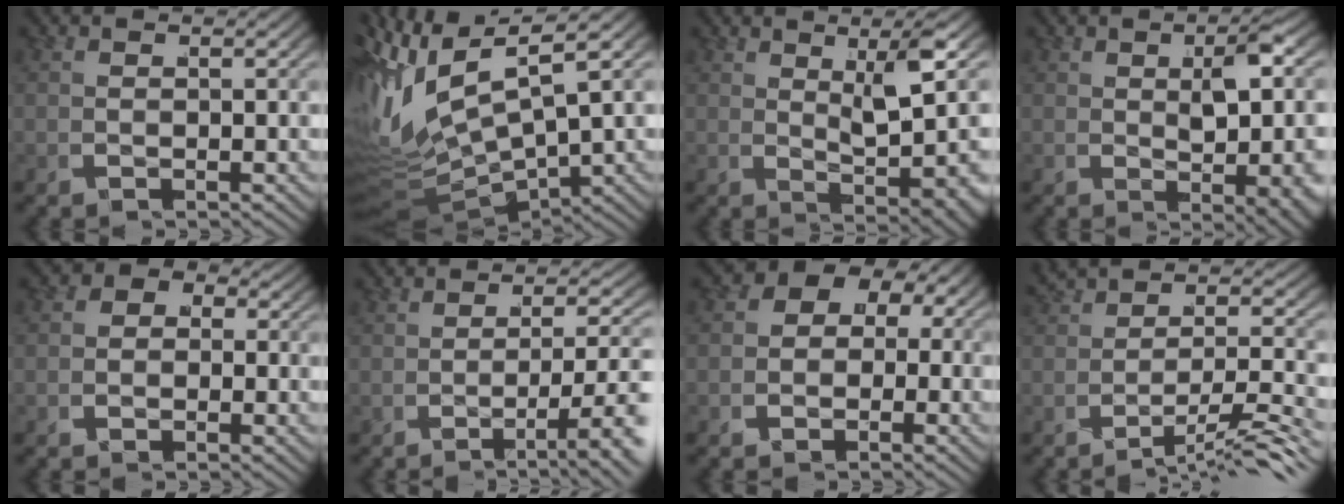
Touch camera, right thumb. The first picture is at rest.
{"total": 15.3, "force": [0.1, 11.2, 10.4], "torque": [-0.250, -0.042, 0.007]}
{"total": 6.3, "force": [1.4, 1.7, 5.9], "torque": [-0.091, -0.005, 0.026]}
{"total": 5.0, "force": [0.5, 1.6, 4.7], "torque": [-0.068, -0.002, 0.014]}
{"total": 2.3, "force": [-1.0, 2.1, 0.2], "torque": [-0.014, -0.003, -0.030]}
{"total": 5.1, "force": [-2.3, 1.3, 4.3], "torque": [-0.073, 0.004, -0.043]}
{"total": 4.0, "force": [0.0, 3.5, 2.0], "torque": [-0.053, 0.000, -0.009]}
{"total": 5.0, "force": [-4.0, 0.8, 2.8], "torque": [-0.038, 0.010, -0.070]}